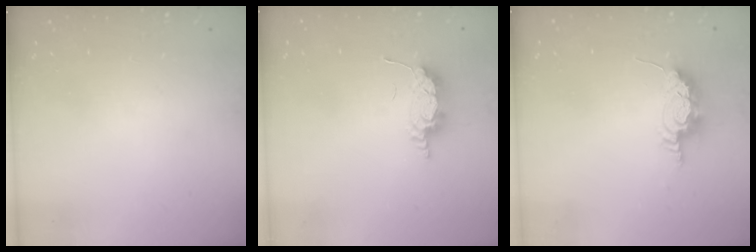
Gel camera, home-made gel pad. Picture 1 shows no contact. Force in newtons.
{"total": 10.4, "press": 8.5, "slide": 6.0}
{"total": 8.2, "press": 8.0, "slide": 2.1}